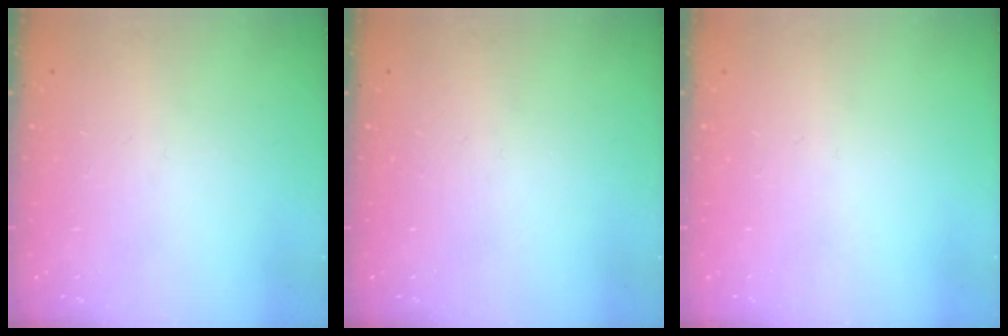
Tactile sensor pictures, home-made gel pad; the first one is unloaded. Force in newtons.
{"total": 0.0}
{"total": 0.0}